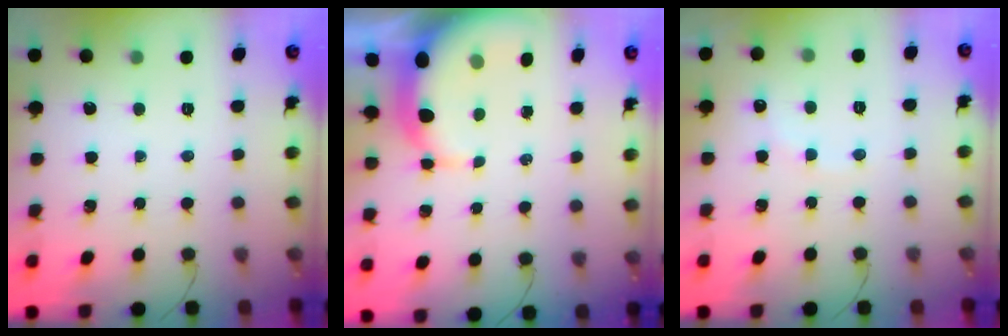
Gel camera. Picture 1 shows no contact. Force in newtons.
{"total": 7.5, "press": 7.4, "slide": 1.3}
{"total": 6.5, "press": 6.4, "slide": 1.4}